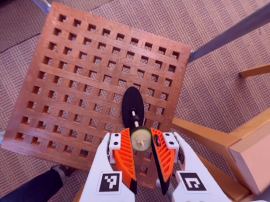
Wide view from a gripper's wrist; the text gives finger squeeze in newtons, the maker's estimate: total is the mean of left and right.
{"total": 9.6, "left": 9.7, "right": 9.4}